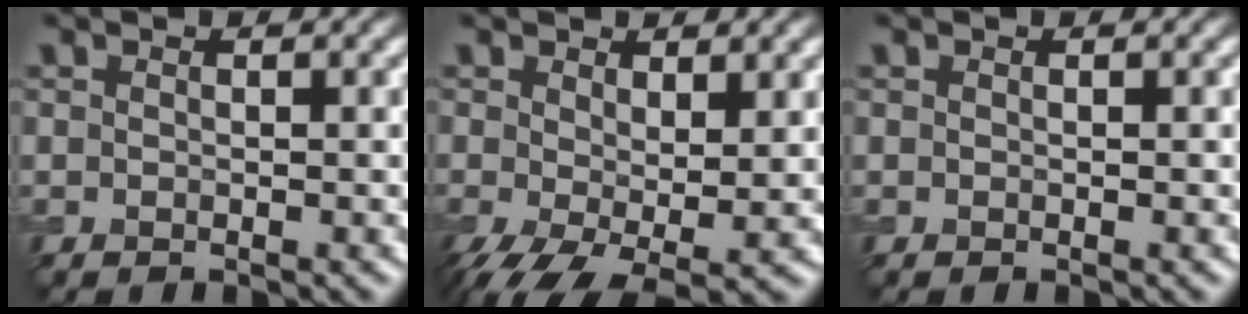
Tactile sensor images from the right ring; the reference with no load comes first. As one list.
[{"total": 5.9, "force": [-1.2, 3.1, 4.8], "torque": [-0.111, -0.023, -0.014]}, {"total": 0.0}]